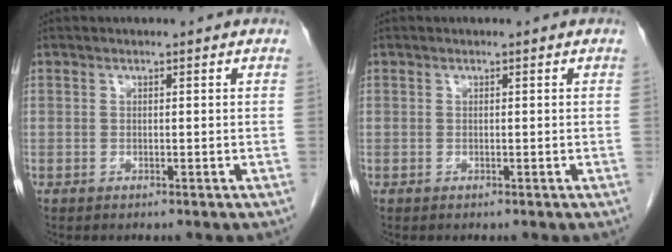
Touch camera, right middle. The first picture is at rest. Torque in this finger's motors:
{"motor_torque": [0.00, 0.00, 0.00, 0.00]}